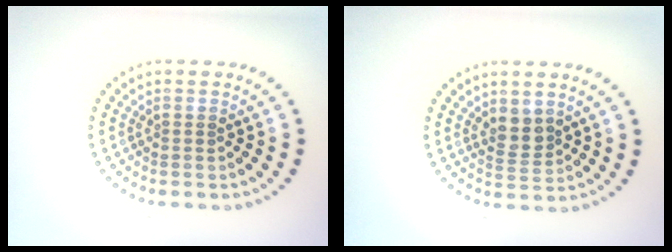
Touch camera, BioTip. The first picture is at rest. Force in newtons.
{"total": 2.0, "press": 1.8, "slide": 0.9}